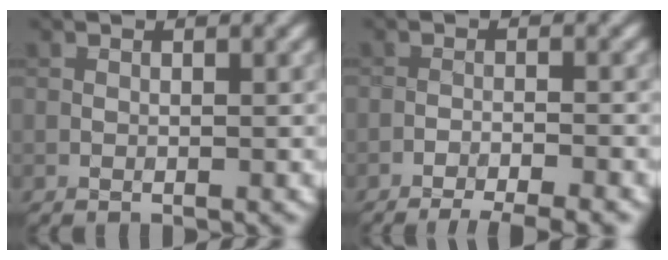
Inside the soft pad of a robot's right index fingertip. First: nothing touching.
{"total": 6.1, "force": [-5.3, 1.1, 2.8], "torque": [-0.041, 0.002, -0.077]}